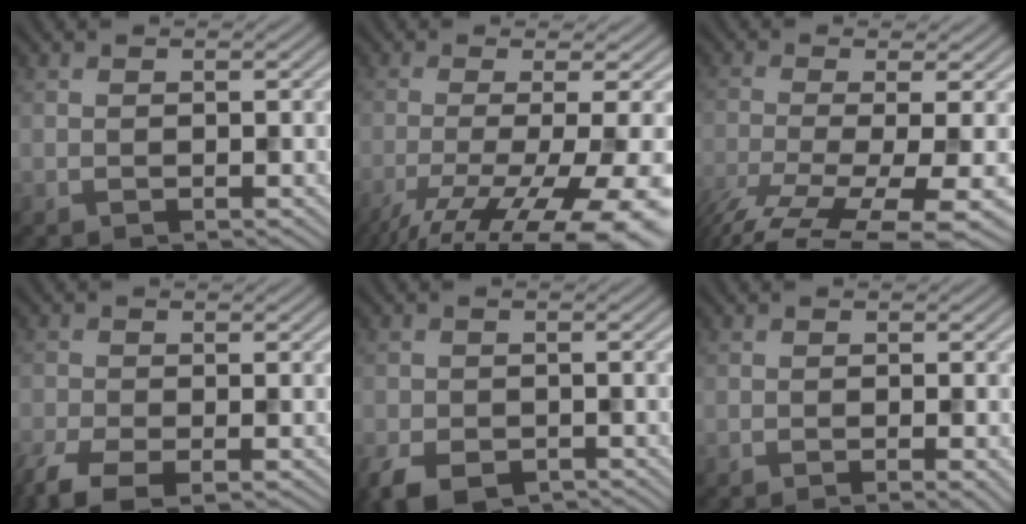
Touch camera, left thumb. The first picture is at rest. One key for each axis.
{"total": 13.8, "fx": -7.4, "fy": 3.0, "fz": 11.2, "tx": -0.192, "ty": -0.024, "tz": -0.103}
{"total": 10.7, "fx": -6.0, "fy": 2.5, "fz": 8.5, "tx": -0.170, "ty": -0.024, "tz": -0.087}
{"total": 5.0, "fx": -3.3, "fy": 1.8, "fz": 3.2, "tx": -0.071, "ty": -0.017, "tz": -0.071}
{"total": 4.5, "fx": -2.8, "fy": 2.6, "fz": 2.3, "tx": -0.045, "ty": -0.016, "tz": -0.054}
{"total": 1.5, "fx": -0.5, "fy": 0.2, "fz": 1.4, "tx": -0.020, "ty": -0.003, "tz": -0.009}